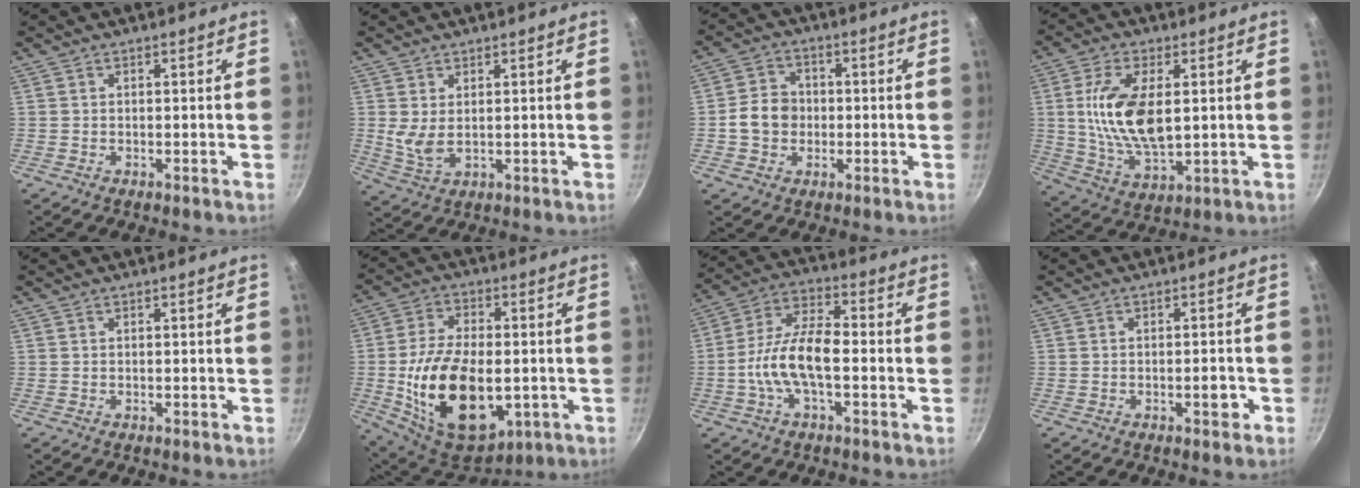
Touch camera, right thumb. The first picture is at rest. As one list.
[{"total": 4.6, "force": [1.2, 2.3, 3.8], "torque": [-0.070, -0.018, 0.032]}, {"total": 7.2, "force": [-0.7, 6.2, 3.5], "torque": [-0.033, 0.017, -0.023]}, {"total": 14.4, "force": [2.1, 7.1, 12.4], "torque": [-0.229, -0.009, 0.044]}, {"total": 0.0}, {"total": 22.2, "force": [-3.5, 12.9, 17.7], "torque": [-0.302, 0.005, -0.043]}, {"total": 11.6, "force": [-2.5, 4.9, 10.2], "torque": [-0.186, 0.037, -0.059]}, {"total": 2.6, "force": [-1.1, 1.1, 2.0], "torque": [-0.018, 0.011, -0.017]}]